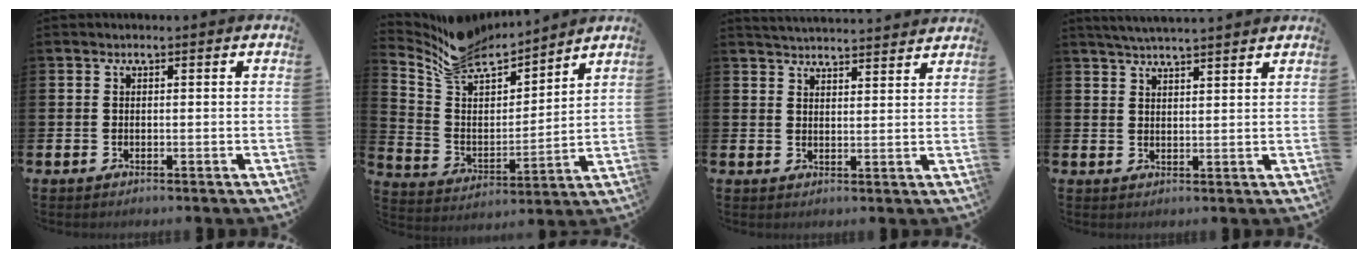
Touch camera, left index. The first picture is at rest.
{"total": 9.1, "force": [8.5, 2.6, 1.5], "torque": [-0.081, -0.067, 0.159]}
{"total": 4.1, "force": [4.1, -0.2, 0.0], "torque": [-0.009, -0.026, 0.073]}
{"total": 3.8, "force": [3.8, -0.4, 0.5], "torque": [-0.019, -0.013, 0.069]}